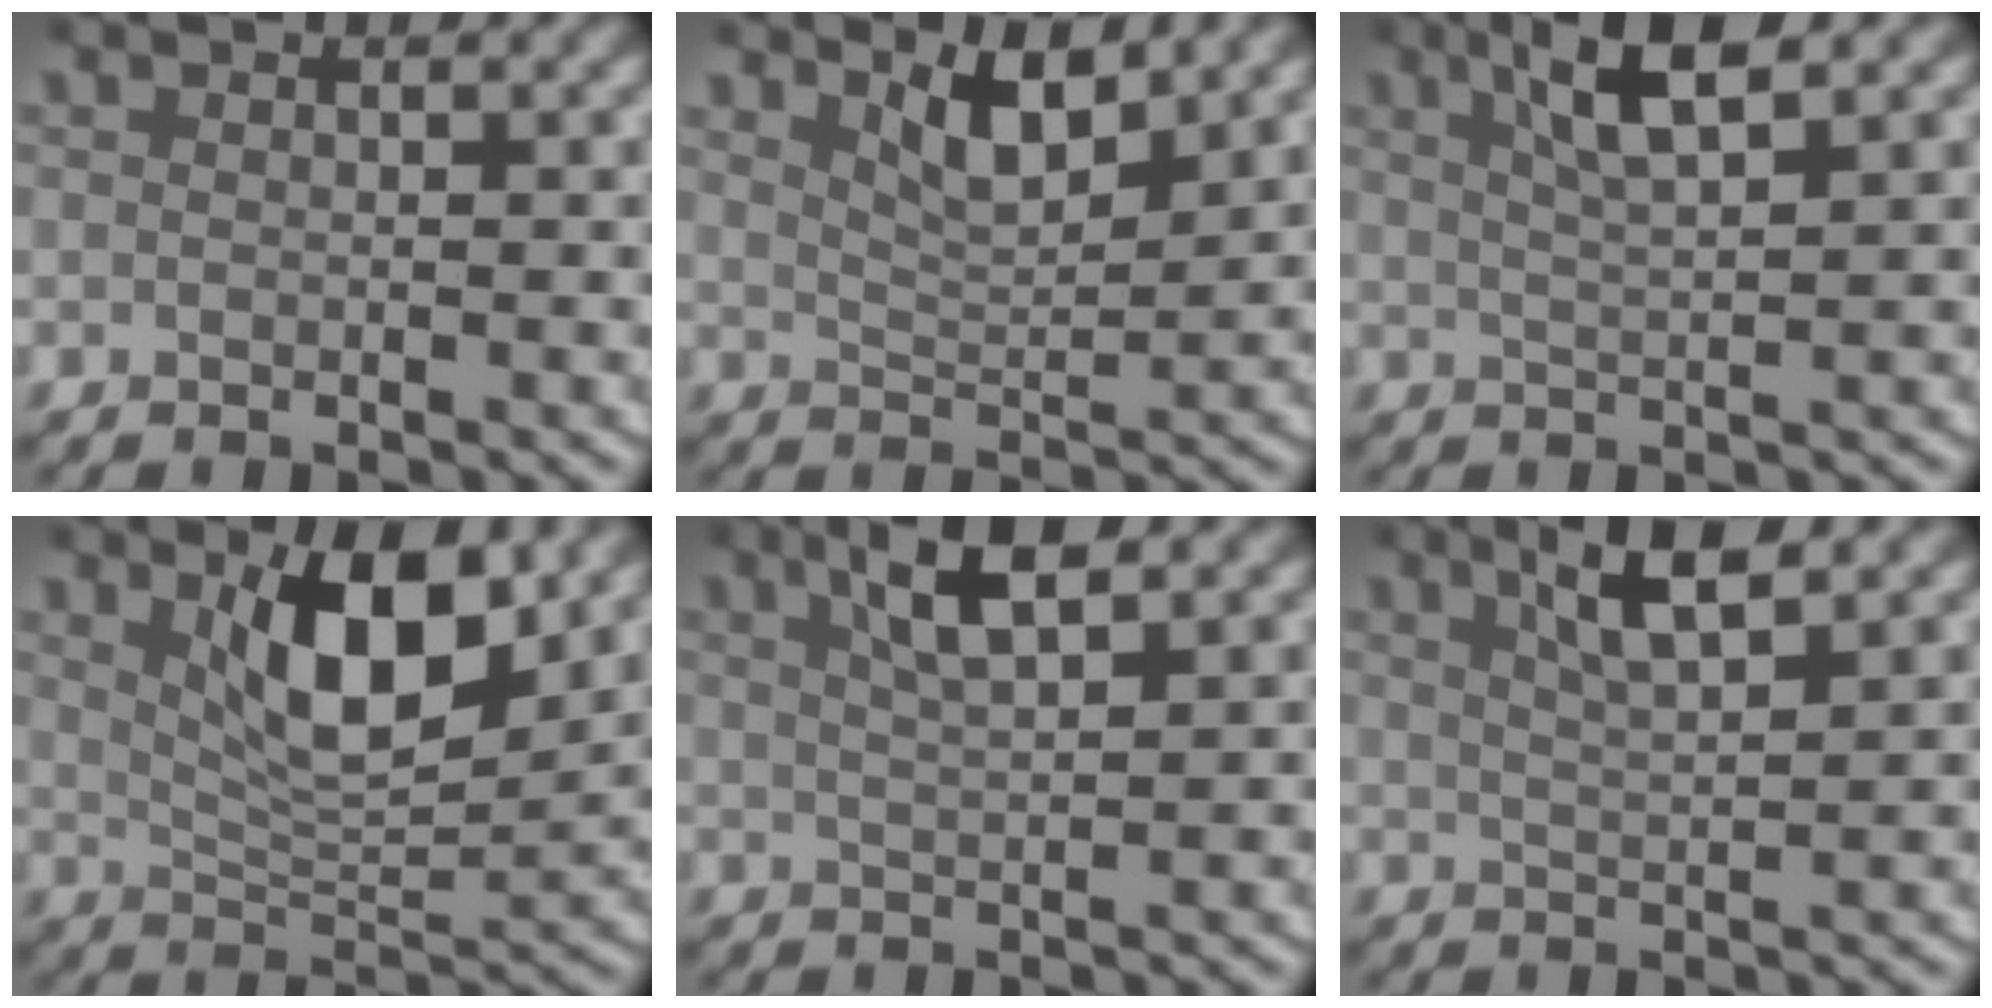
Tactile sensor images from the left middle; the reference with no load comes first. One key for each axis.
{"total": 3.6, "fx": 2.8, "fy": 0.8, "fz": 2.1, "tx": -0.039, "ty": -0.005, "tz": 0.050}
{"total": 4.9, "fx": 2.9, "fy": 0.7, "fz": 4.0, "tx": -0.071, "ty": 0.013, "tz": 0.043}
{"total": 6.3, "fx": 2.9, "fy": 1.8, "fz": 5.2, "tx": -0.085, "ty": -0.004, "tz": 0.052}
{"total": 4.4, "fx": 2.7, "fy": 0.8, "fz": 3.5, "tx": -0.063, "ty": 0.011, "tz": 0.041}
{"total": 4.5, "fx": 2.9, "fy": 0.6, "fz": 3.4, "tx": -0.062, "ty": 0.011, "tz": 0.045}